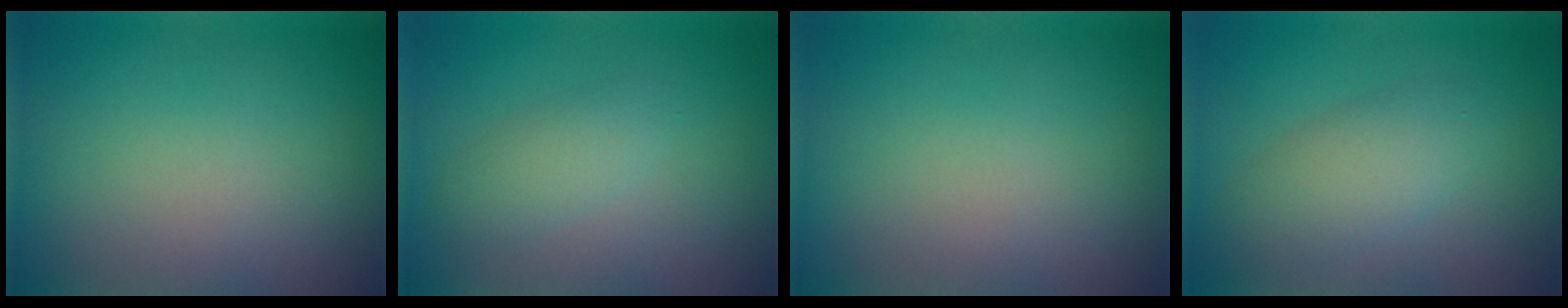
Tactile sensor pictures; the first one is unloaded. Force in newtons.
{"total": 2.2, "press": 2.2, "slide": 0.0}
{"total": 0.0}
{"total": 3.9, "press": 3.9, "slide": 0.1}